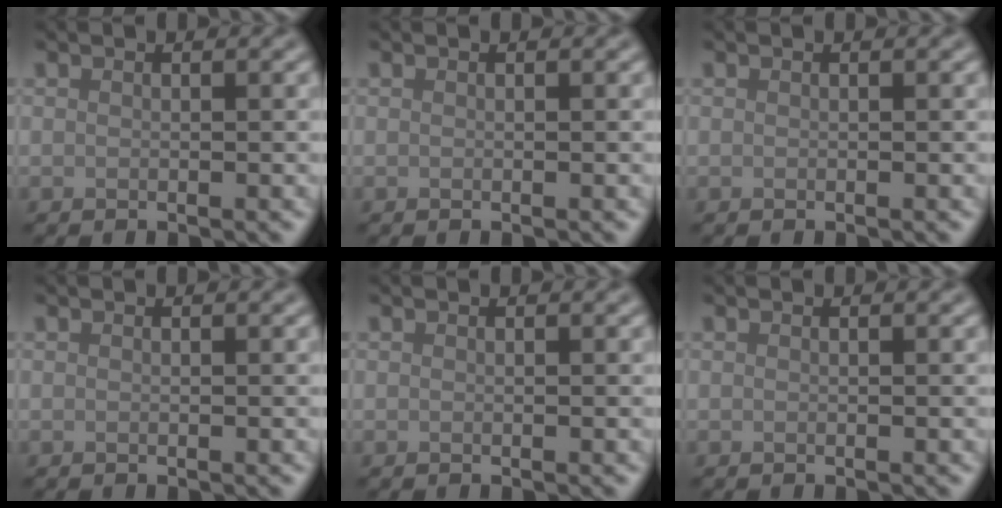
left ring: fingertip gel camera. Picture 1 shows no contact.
{"total": 0.0}
{"total": 0.0}
{"total": 0.0}
{"total": 0.0}
{"total": 0.0}